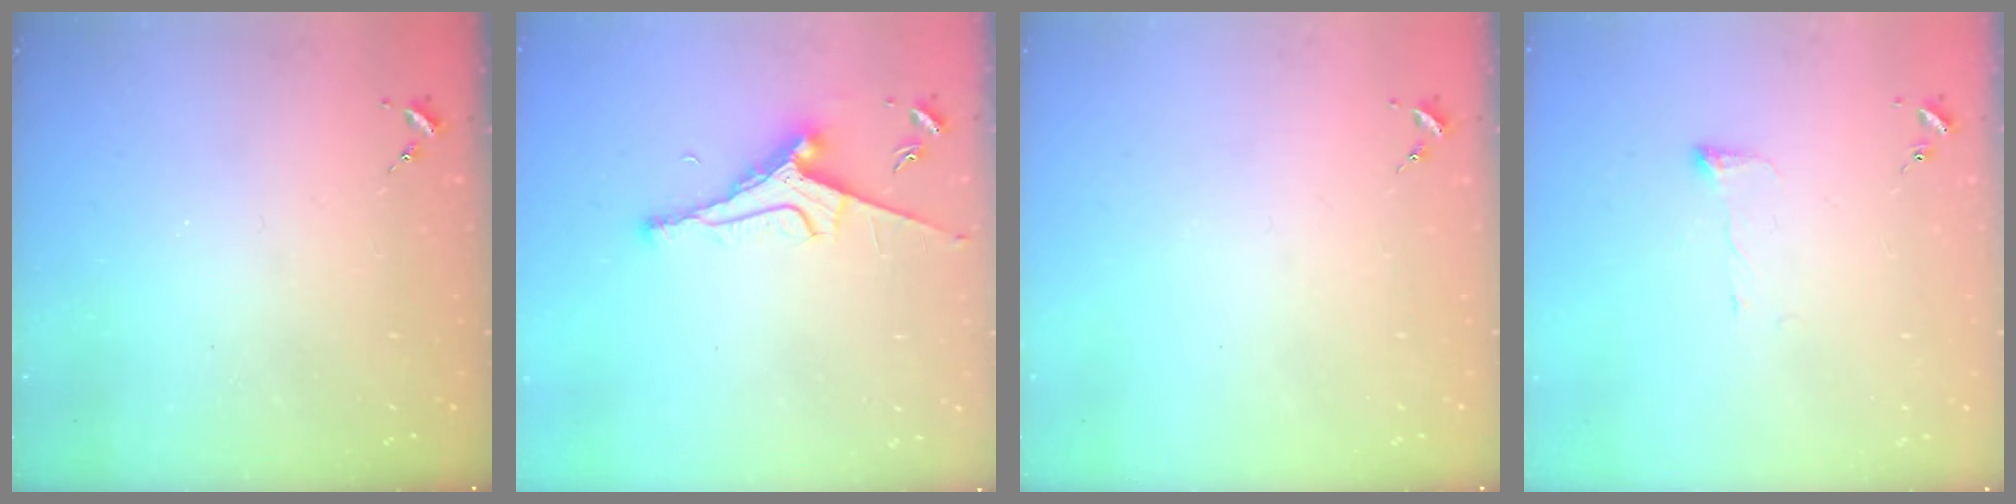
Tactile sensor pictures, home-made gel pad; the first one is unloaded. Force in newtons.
{"total": 9.1, "press": 9.0, "slide": 1.3}
{"total": 0.0}
{"total": 3.8, "press": 3.7, "slide": 0.6}